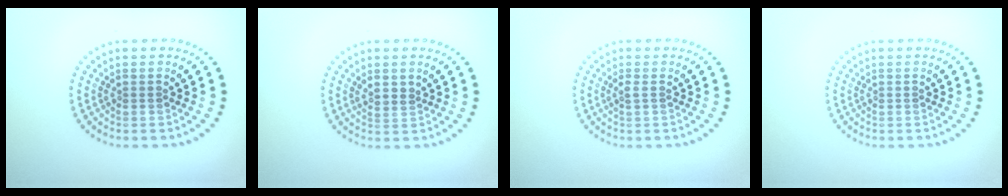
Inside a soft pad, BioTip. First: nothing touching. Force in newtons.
{"total": 1.5, "press": 1.3, "slide": 0.7}
{"total": 0.8, "press": 0.6, "slide": 0.5}
{"total": 0.0}